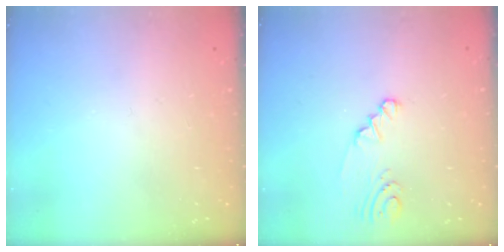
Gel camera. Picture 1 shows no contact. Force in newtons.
{"total": 1.2, "press": 1.2, "slide": 0.1}